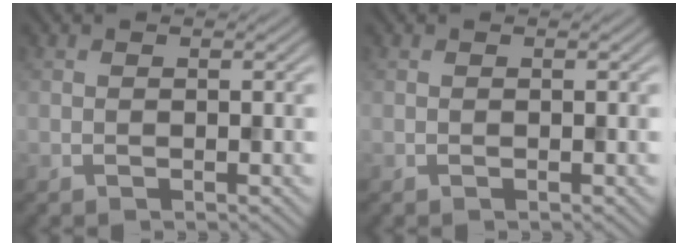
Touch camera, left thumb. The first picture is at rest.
{"total": 0.0}